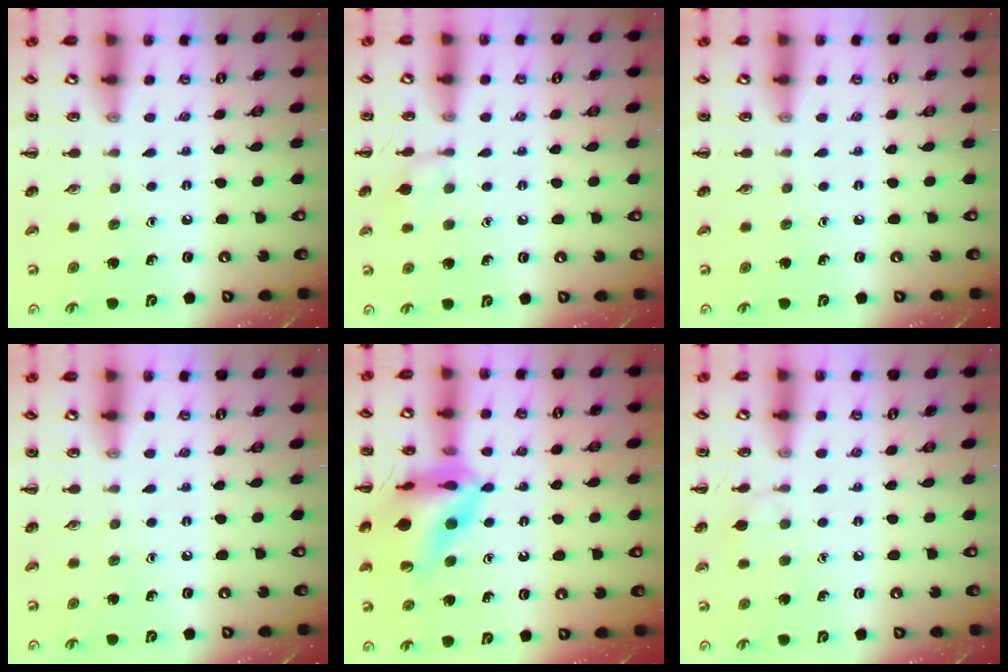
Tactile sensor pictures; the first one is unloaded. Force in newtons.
{"total": 6.9, "press": 6.6, "slide": 2.0}
{"total": 0.0}
{"total": 0.0}
{"total": 16.9, "press": 16.6, "slide": 3.3}
{"total": 5.9, "press": 5.7, "slide": 1.8}